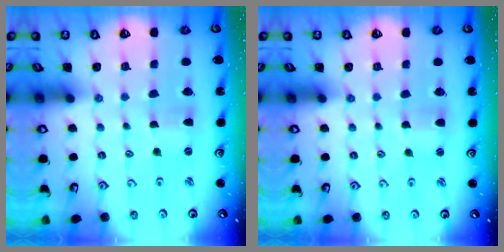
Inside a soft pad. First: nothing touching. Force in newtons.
{"total": 2.4, "press": 2.4, "slide": 0.3}